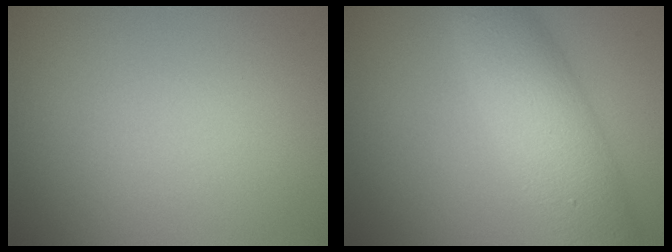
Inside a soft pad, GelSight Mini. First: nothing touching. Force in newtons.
{"total": 6.9, "press": 6.9, "slide": 0.1}